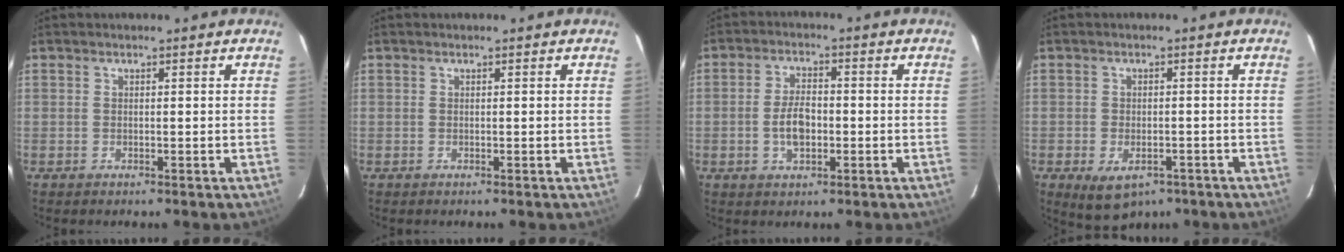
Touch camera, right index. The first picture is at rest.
{"total": 0.0}
{"total": 5.9, "force": [-1.2, 3.2, 4.8], "torque": [-0.094, 0.005, -0.017]}
{"total": 7.5, "force": [-4.1, 4.5, 4.3], "torque": [-0.082, -0.018, -0.056]}